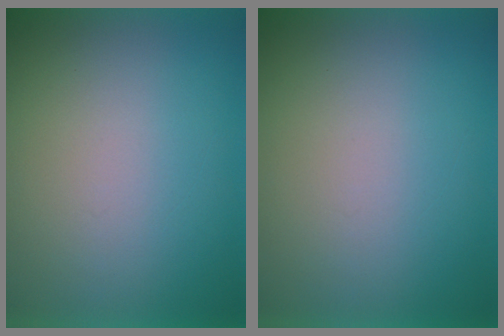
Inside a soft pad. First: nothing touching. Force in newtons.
{"total": 0.0}